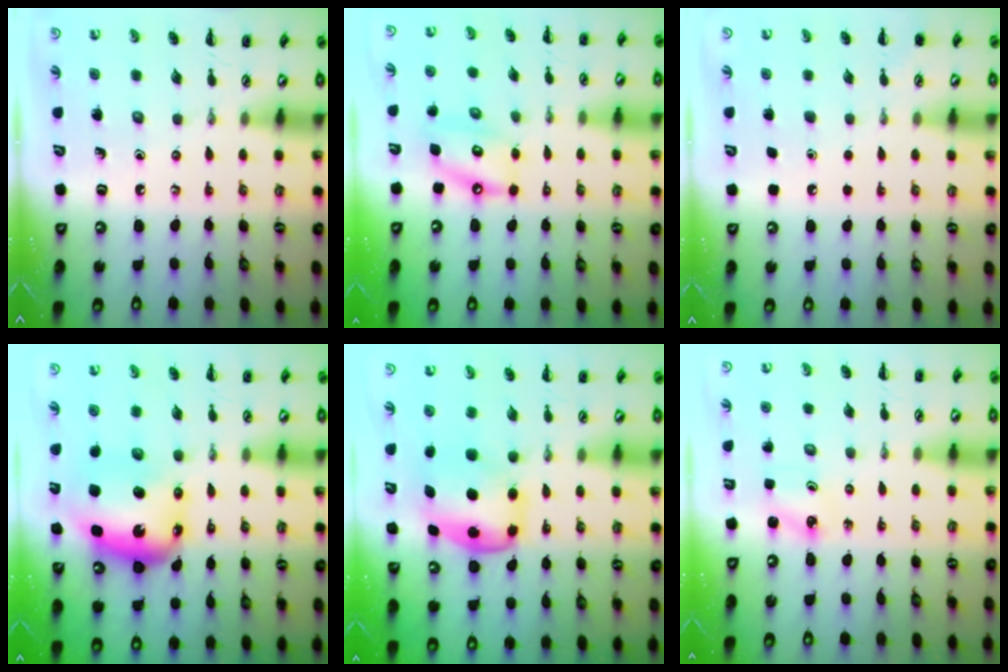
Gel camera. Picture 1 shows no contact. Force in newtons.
{"total": 10.9, "press": 10.7, "slide": 2.0}
{"total": 1.6, "press": 1.6, "slide": 0.1}
{"total": 8.3, "press": 8.0, "slide": 2.3}
{"total": 6.4, "press": 6.4, "slide": 0.6}
{"total": 2.0, "press": 2.0, "slide": 0.6}